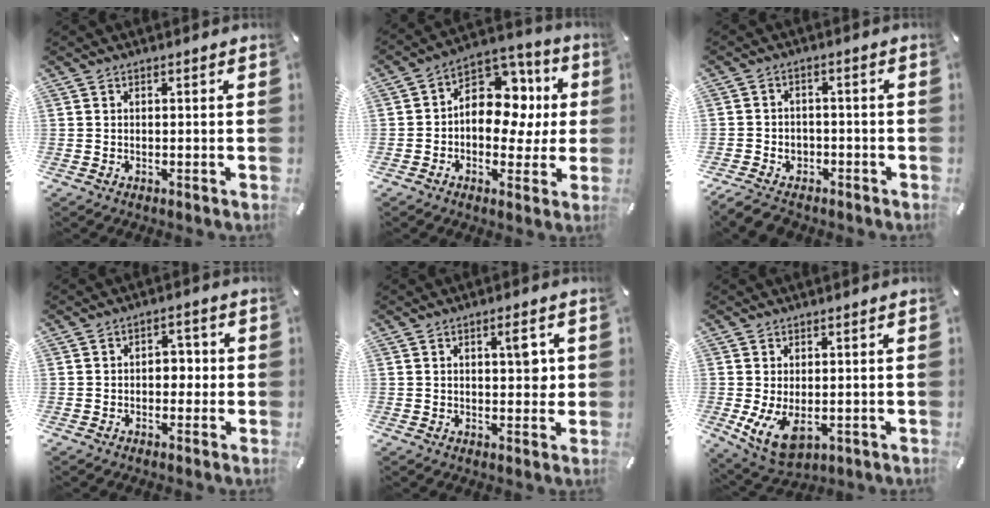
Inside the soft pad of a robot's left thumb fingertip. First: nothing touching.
{"total": 13.4, "force": [1.6, 10.3, 8.5], "torque": [-0.109, -0.015, 0.031]}
{"total": 5.2, "force": [-3.5, 3.6, 1.5], "torque": [-0.027, 0.023, -0.068]}
{"total": 4.0, "force": [-0.8, 2.8, 2.7], "torque": [-0.035, 0.007, -0.021]}
{"total": 5.3, "force": [1.5, 2.4, 4.5], "torque": [-0.051, -0.010, 0.015]}
{"total": 7.5, "force": [-0.5, 4.6, 5.8], "torque": [-0.115, -0.011, -0.005]}